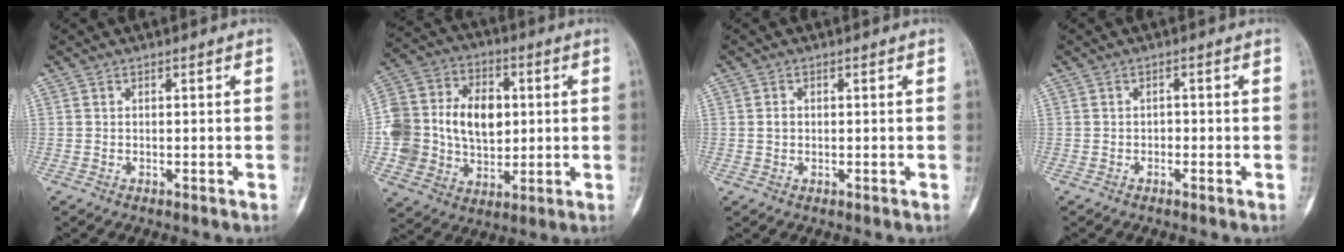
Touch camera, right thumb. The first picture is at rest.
{"total": 20.1, "force": [0.9, 15.2, 13.2], "torque": [-0.233, 0.024, 0.028]}
{"total": 1.4, "force": [0.1, 1.1, 0.8], "torque": [-0.012, 0.003, 0.002]}
{"total": 1.0, "force": [-0.6, 0.7, 0.5], "torque": [0.001, 0.004, -0.014]}